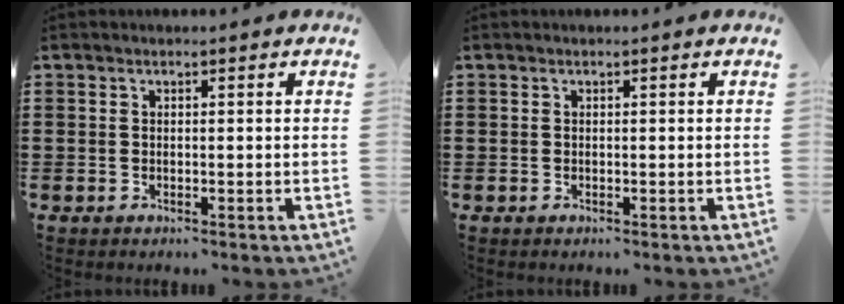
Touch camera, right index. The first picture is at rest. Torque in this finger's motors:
{"motor_torque": [0.00, 0.00, 0.00, 0.00]}